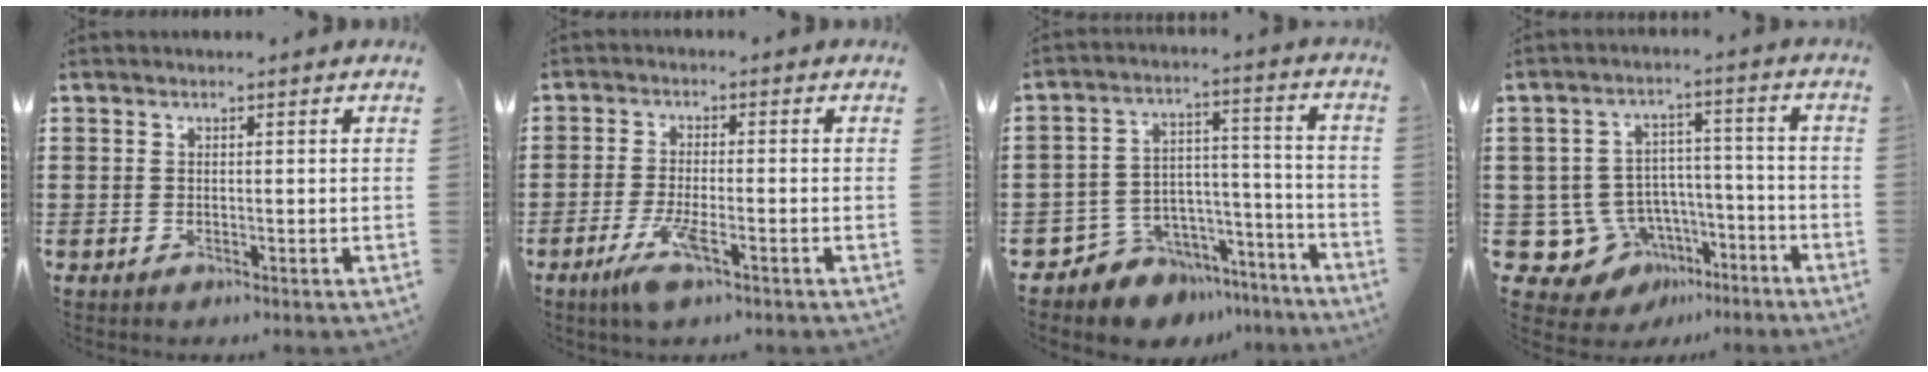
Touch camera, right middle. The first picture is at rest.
{"total": 5.1, "force": [-2.5, 0.9, 4.3], "torque": [-0.089, -0.011, -0.046]}
{"total": 6.6, "force": [-5.8, 3.1, -0.3], "torque": [-0.001, 0.015, -0.111]}
{"total": 8.5, "force": [-5.0, 6.7, 1.8], "torque": [-0.069, 0.013, -0.088]}